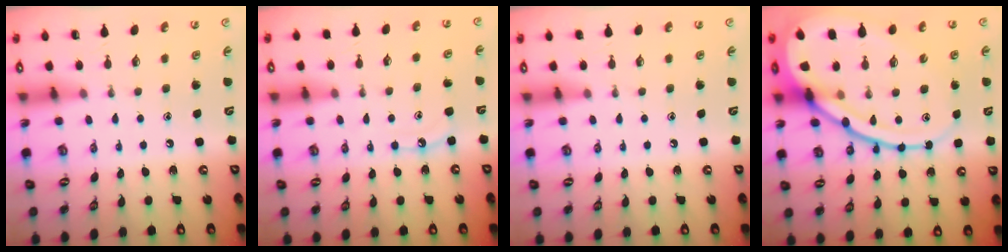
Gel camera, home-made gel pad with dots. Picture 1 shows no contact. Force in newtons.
{"total": 6.8, "press": 6.8, "slide": 0.5}
{"total": 0.0}
{"total": 21.5, "press": 21.4, "slide": 2.1}